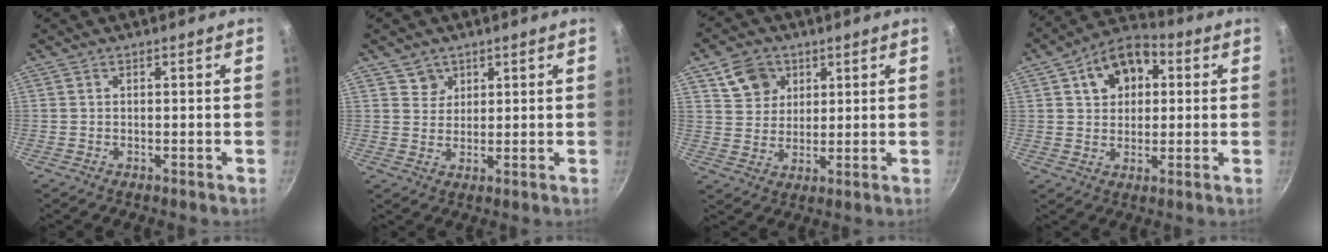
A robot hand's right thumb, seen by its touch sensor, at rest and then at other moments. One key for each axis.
{"total": 3.3, "fx": 2.0, "fy": 2.7, "fz": 0.2, "tx": 0.021, "ty": -0.003, "tz": 0.034}
{"total": 7.7, "fx": 3.7, "fy": 6.2, "fz": 2.7, "tx": -0.023, "ty": -0.004, "tz": 0.069}
{"total": 11.7, "fx": 3.5, "fy": 8.4, "fz": 7.4, "tx": -0.079, "ty": 0.012, "tz": 0.045}